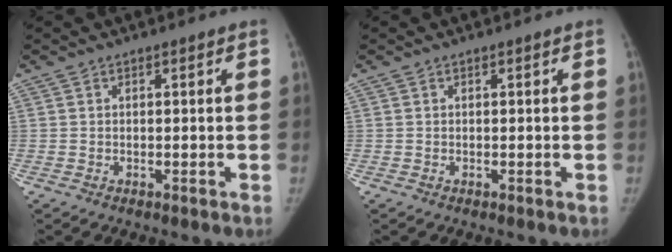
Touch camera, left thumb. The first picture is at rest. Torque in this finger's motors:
{"motor_torque": [0.06, -0.03, 0.12, 0.06, 0.03]}